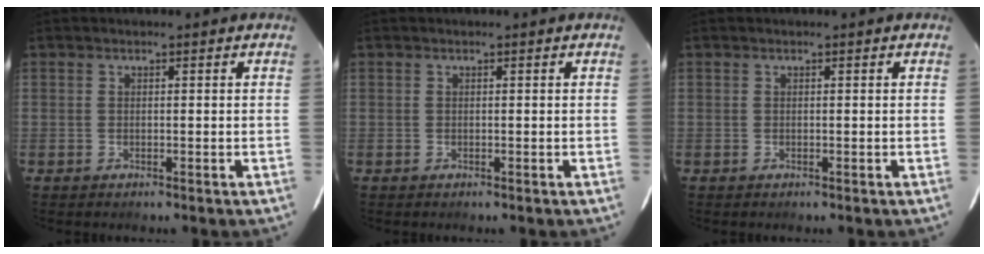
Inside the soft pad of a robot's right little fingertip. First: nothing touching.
{"total": 0.0}
{"total": 0.0}